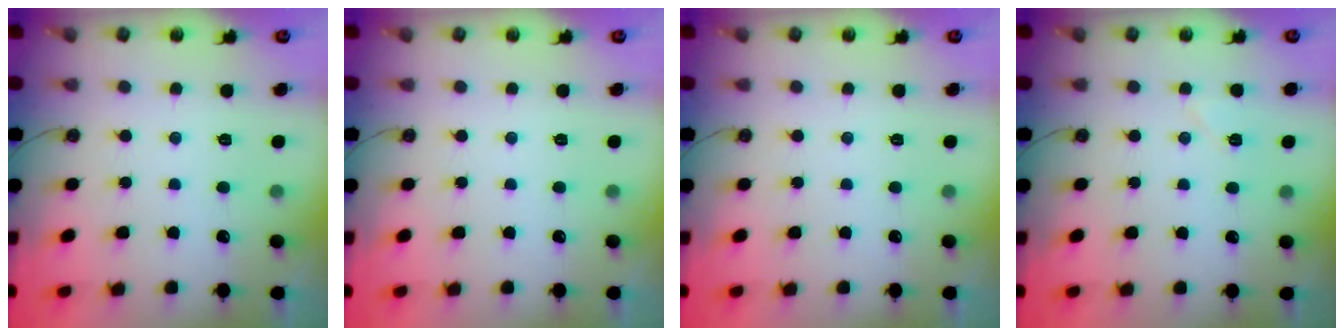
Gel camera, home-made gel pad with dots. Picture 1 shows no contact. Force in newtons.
{"total": 0.0}
{"total": 0.0}
{"total": 5.1, "press": 4.8, "slide": 1.6}